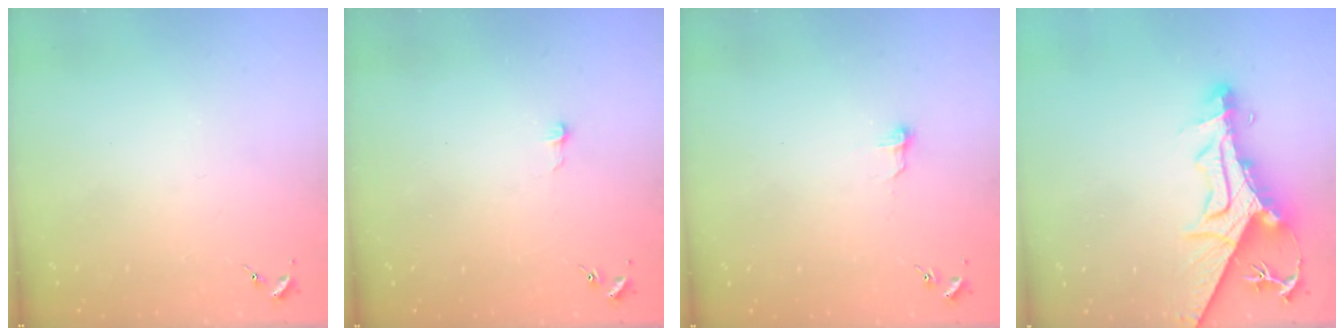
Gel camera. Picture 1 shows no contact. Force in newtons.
{"total": 2.6, "press": 2.6, "slide": 0.2}
{"total": 5.6, "press": 5.5, "slide": 0.6}
{"total": 17.4, "press": 17.3, "slide": 1.7}